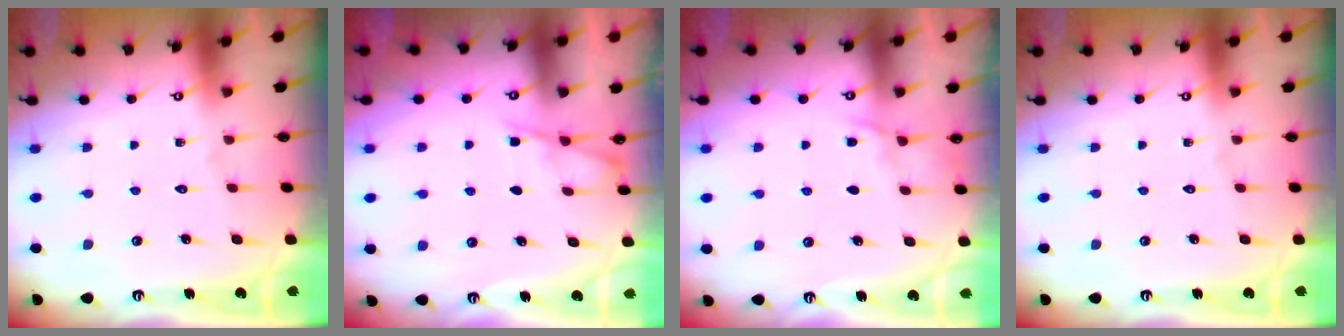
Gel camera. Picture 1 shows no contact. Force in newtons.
{"total": 4.6, "press": 4.6, "slide": 0.6}
{"total": 4.2, "press": 4.2, "slide": 0.6}
{"total": 0.0}